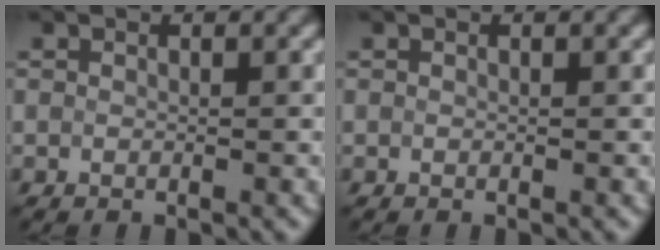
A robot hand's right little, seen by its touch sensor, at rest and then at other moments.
{"total": 0.0}